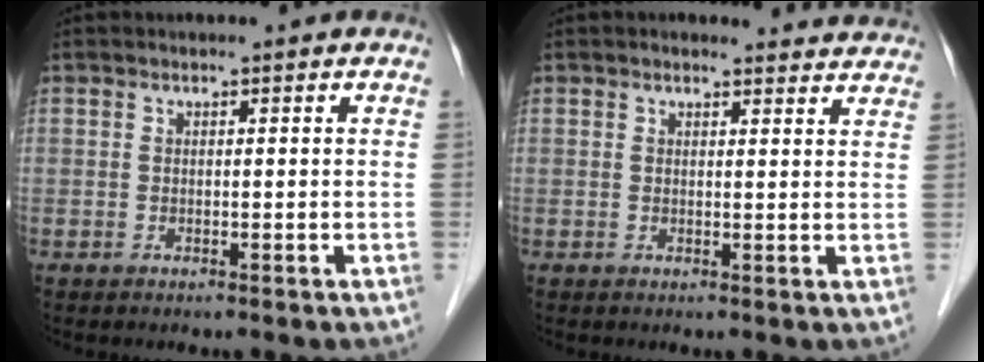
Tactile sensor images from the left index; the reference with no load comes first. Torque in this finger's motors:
{"motor_torque": [0.81, -0.98, 0.01, -0.01]}